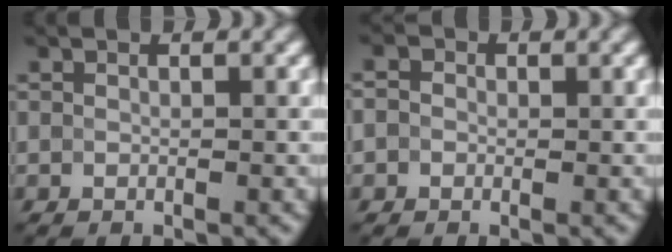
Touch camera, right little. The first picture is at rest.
{"total": 1.3, "force": [0.1, 1.2, 0.5], "torque": [-0.010, 0.004, -0.008]}